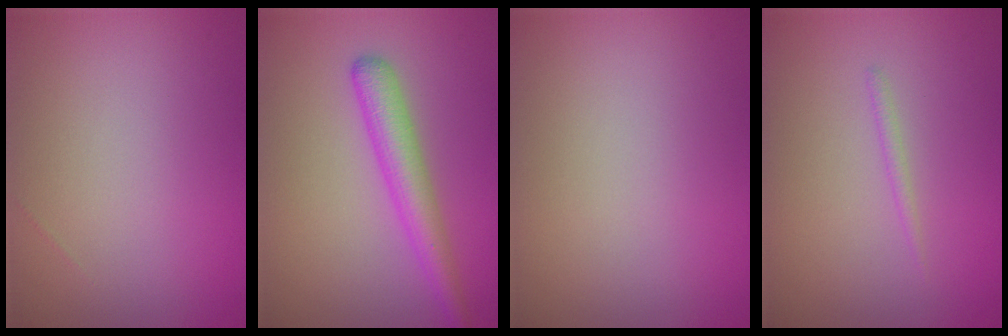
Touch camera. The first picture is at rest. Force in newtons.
{"total": 3.7, "press": 3.7, "slide": 0.1}
{"total": 0.0}
{"total": 0.7, "press": 0.7, "slide": 0.1}